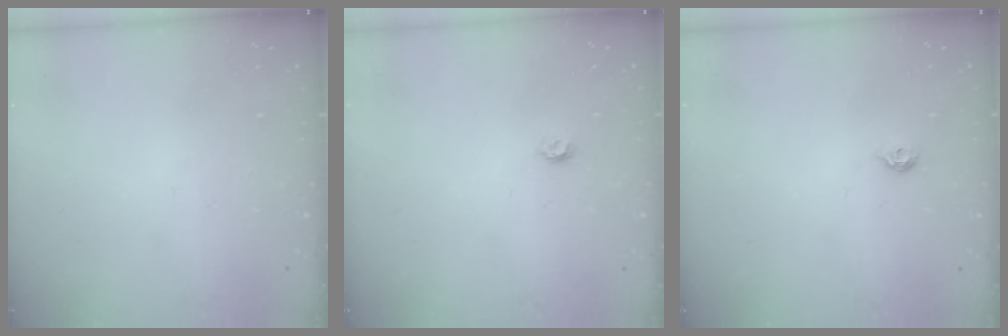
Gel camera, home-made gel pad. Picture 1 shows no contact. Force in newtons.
{"total": 3.6, "press": 3.6, "slide": 0.4}
{"total": 4.8, "press": 4.7, "slide": 0.9}